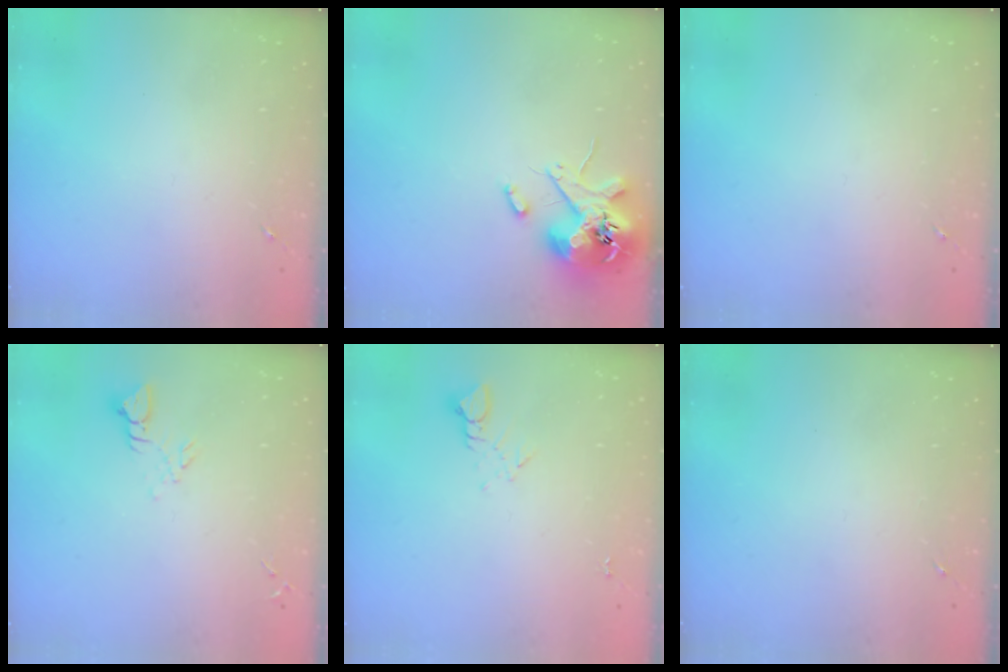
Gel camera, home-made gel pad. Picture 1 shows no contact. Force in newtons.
{"total": 12.3, "press": 12.2, "slide": 1.9}
{"total": 0.0}
{"total": 3.9, "press": 3.9, "slide": 0.3}
{"total": 3.9, "press": 3.9, "slide": 0.3}
{"total": 0.0}